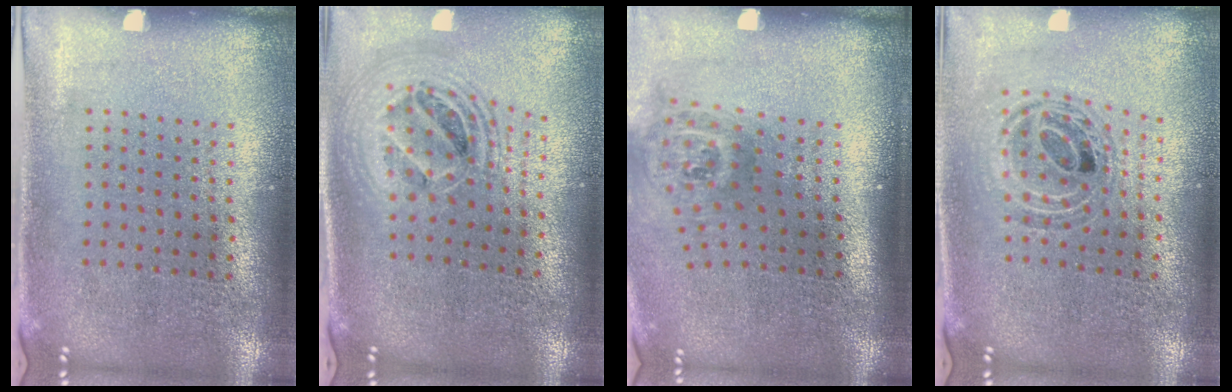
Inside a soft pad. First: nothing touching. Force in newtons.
{"total": 2.2, "press": 1.7, "slide": 1.4}
{"total": 1.9, "press": 1.2, "slide": 1.4}
{"total": 0.7, "press": 0.7, "slide": 0.2}